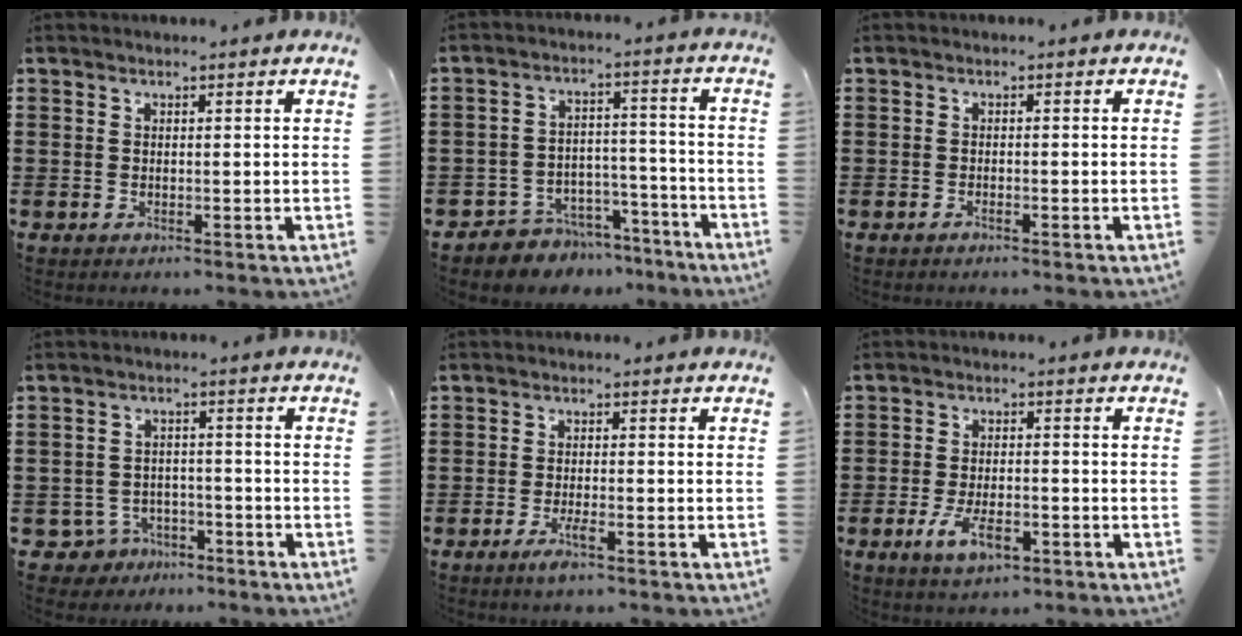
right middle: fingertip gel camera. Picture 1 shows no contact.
{"total": 5.6, "force": [-5.2, 2.0, 0.0], "torque": [-0.003, 0.023, -0.107]}
{"total": 0.5, "force": [-0.5, 0.0, 0.3], "torque": [-0.007, -0.002, -0.009]}
{"total": 3.9, "force": [-3.3, 2.0, 0.7], "torque": [-0.035, -0.001, -0.074]}
{"total": 2.6, "force": [-1.5, 0.3, 2.2], "torque": [-0.051, -0.008, -0.030]}
{"total": 5.4, "force": [-2.6, 2.4, 4.1], "torque": [-0.084, -0.008, -0.054]}